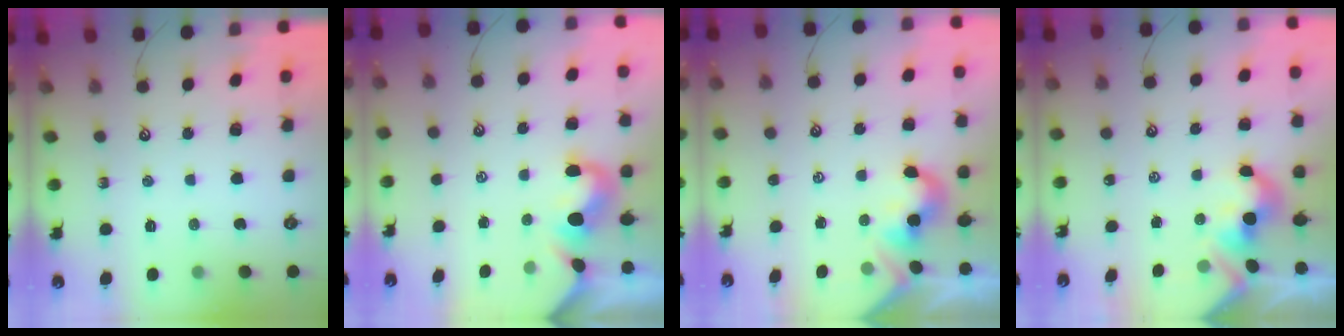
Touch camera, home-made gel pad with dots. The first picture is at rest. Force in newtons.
{"total": 1.6, "press": 1.5, "slide": 0.6}
{"total": 2.0, "press": 2.0, "slide": 0.5}
{"total": 4.0, "press": 4.0, "slide": 0.7}